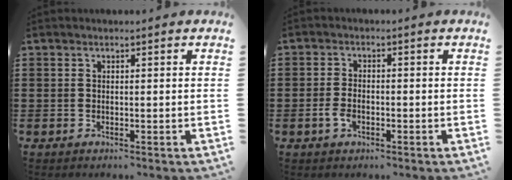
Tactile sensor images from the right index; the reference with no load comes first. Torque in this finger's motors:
{"motor_torque": [1.20, 0.94, 0.29, 0.04]}